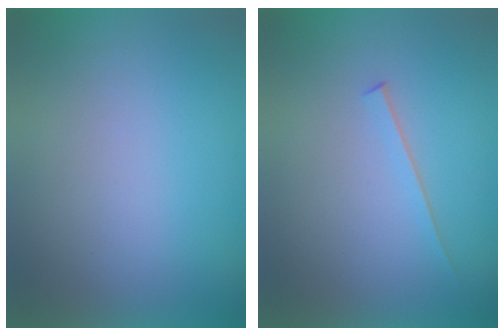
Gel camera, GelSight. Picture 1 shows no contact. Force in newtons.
{"total": 1.5}